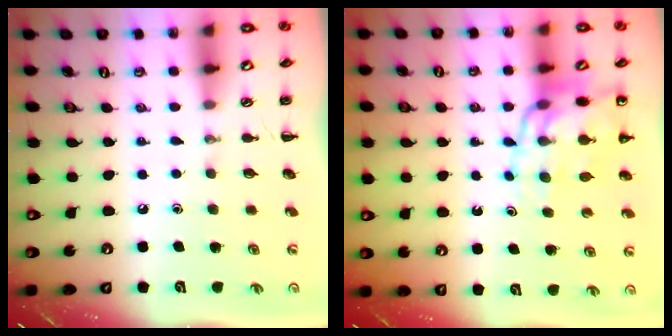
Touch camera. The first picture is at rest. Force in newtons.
{"total": 12.8, "press": 12.5, "slide": 3.1}